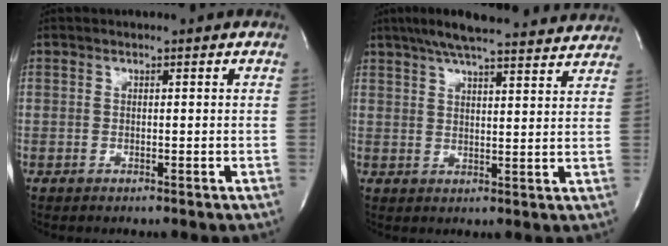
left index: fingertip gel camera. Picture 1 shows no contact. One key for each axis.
{"total": 20.2, "fx": 18.0, "fy": 2.4, "fz": 8.9, "tx": -0.141, "ty": 0.031, "tz": 0.240}